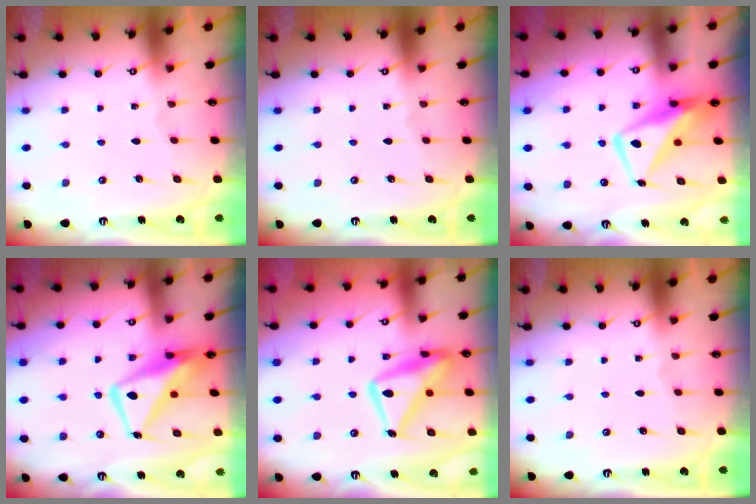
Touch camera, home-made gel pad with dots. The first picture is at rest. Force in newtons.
{"total": 0.0}
{"total": 12.0, "press": 11.9, "slide": 1.4}
{"total": 13.1, "press": 12.9, "slide": 2.0}
{"total": 17.1, "press": 17.0, "slide": 1.5}
{"total": 0.0}